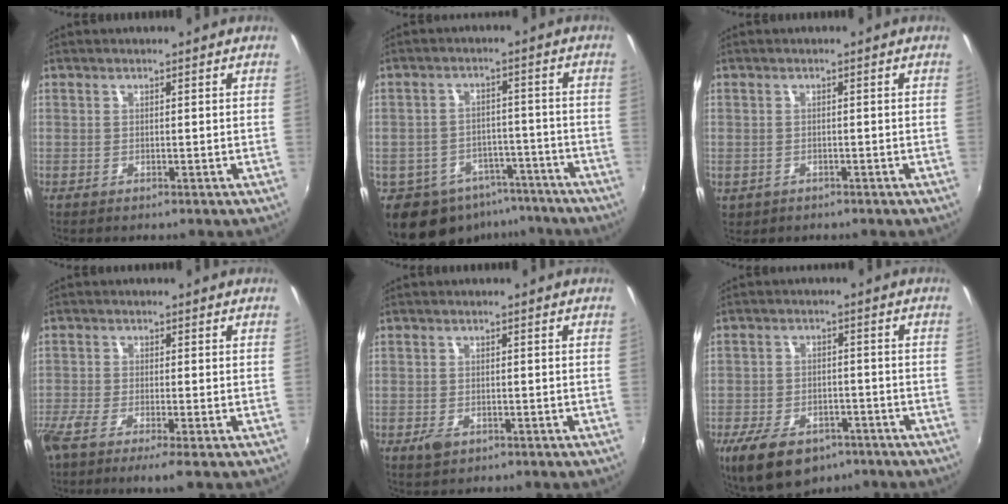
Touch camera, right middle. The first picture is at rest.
{"total": 11.8, "force": [-8.0, 7.7, 4.0], "torque": [-0.096, 0.011, -0.098]}
{"total": 1.8, "force": [-0.5, 1.6, 0.8], "torque": [-0.020, -0.004, -0.006]}
{"total": 5.6, "force": [-3.9, 0.2, 4.0], "torque": [-0.096, -0.024, -0.077]}
{"total": 2.3, "force": [-1.3, 1.4, 1.4], "torque": [-0.028, -0.005, -0.021]}
{"total": 13.0, "force": [-8.3, 7.2, 7.0], "torque": [-0.161, -0.020, -0.132]}